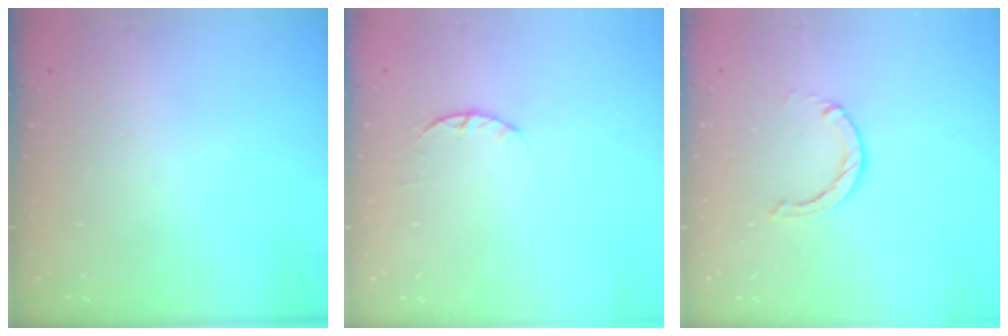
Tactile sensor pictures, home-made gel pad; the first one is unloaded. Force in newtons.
{"total": 2.3, "press": 2.3, "slide": 0.4}
{"total": 0.0}